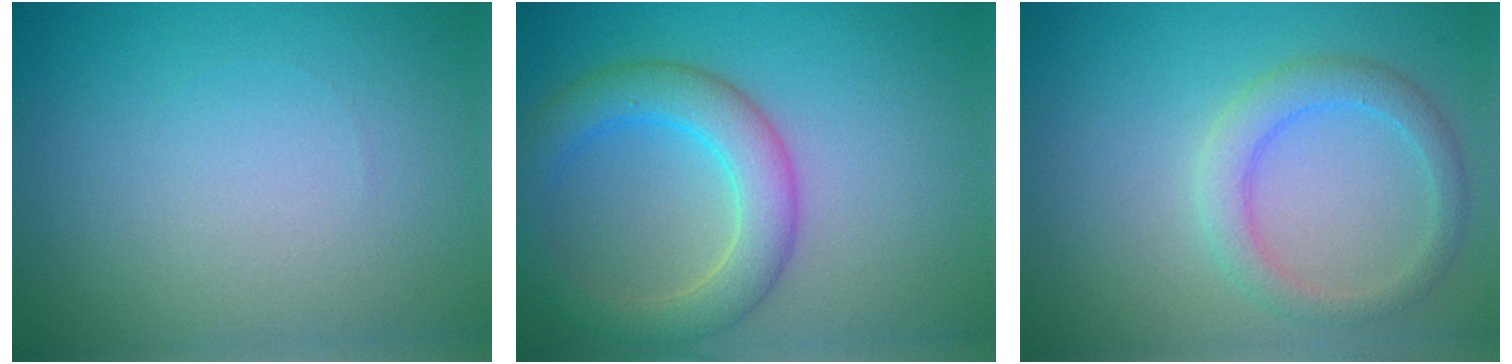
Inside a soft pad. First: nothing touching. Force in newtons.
{"total": 5.2, "press": 5.2, "slide": 0.2}
{"total": 2.9, "press": 2.9, "slide": 0.1}